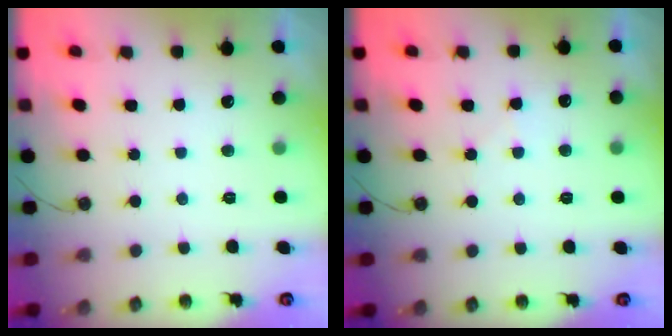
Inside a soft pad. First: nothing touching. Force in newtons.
{"total": 3.8, "press": 3.7, "slide": 0.6}